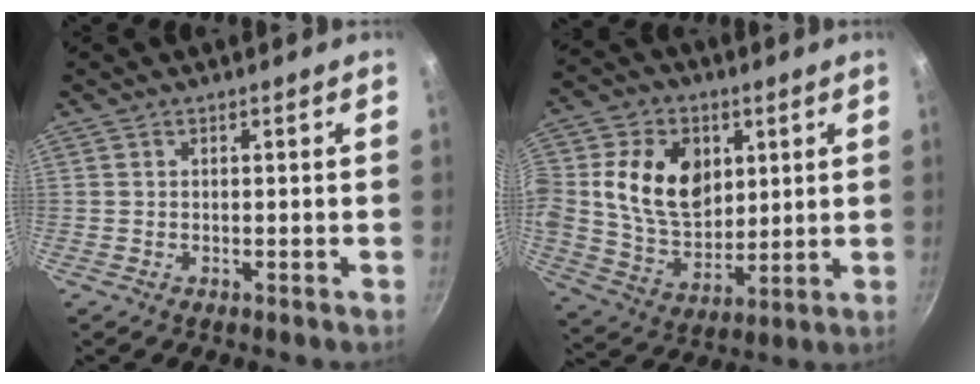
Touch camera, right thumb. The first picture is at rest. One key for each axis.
{"total": 17.3, "fx": 3.9, "fy": 12.7, "fz": 11.2, "tx": -0.176, "ty": -0.011, "tz": 0.070}